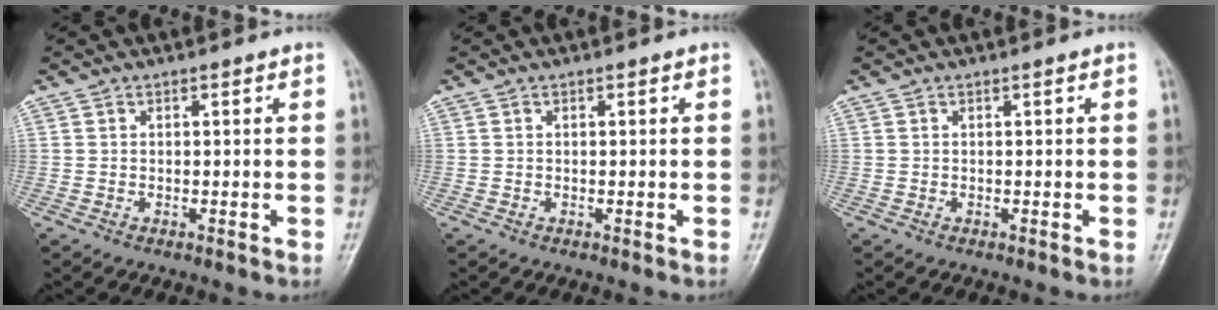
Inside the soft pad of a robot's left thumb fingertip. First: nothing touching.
{"total": 0.0}
{"total": 0.0}